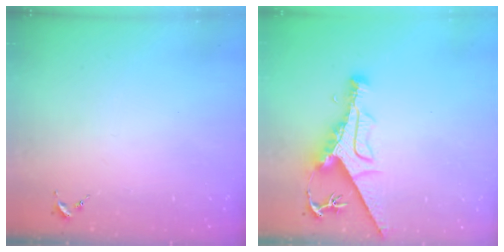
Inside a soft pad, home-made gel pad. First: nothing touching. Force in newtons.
{"total": 11.3, "press": 11.2, "slide": 1.5}